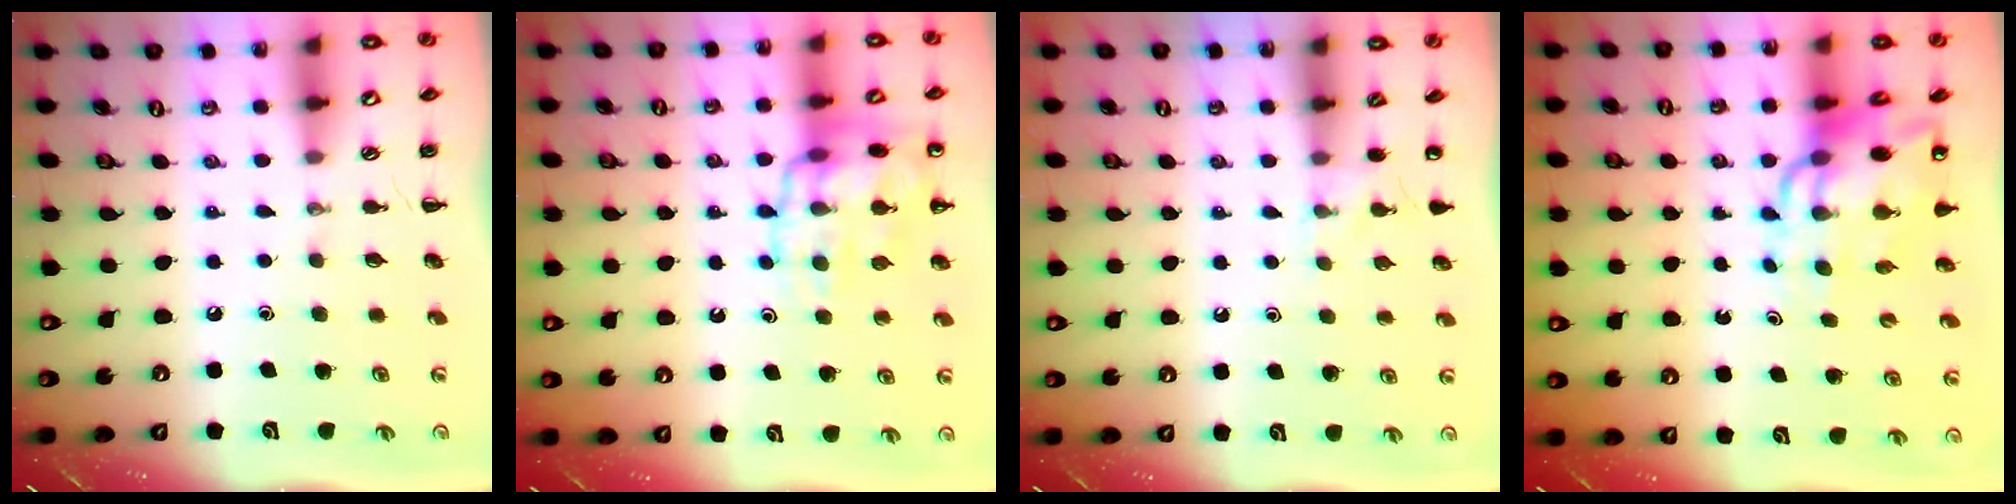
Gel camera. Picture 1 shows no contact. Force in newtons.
{"total": 15.2, "press": 15.1, "slide": 1.6}
{"total": 3.7, "press": 3.6, "slide": 1.1}
{"total": 12.7, "press": 12.1, "slide": 3.7}